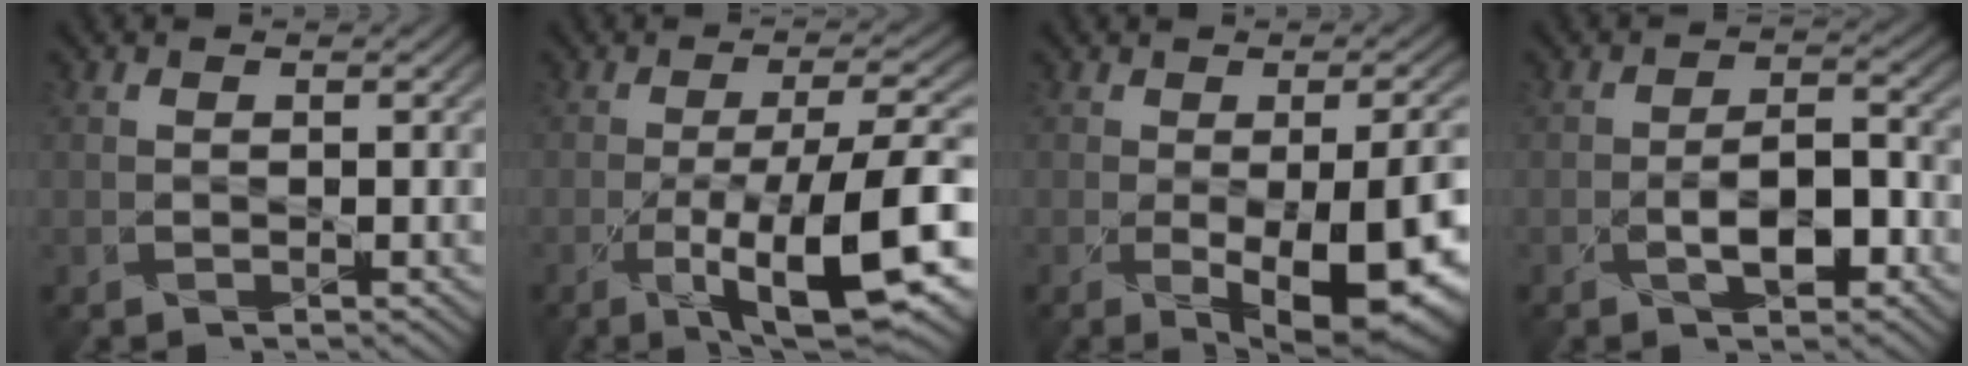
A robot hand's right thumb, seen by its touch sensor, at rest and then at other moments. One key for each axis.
{"total": 12.8, "fx": -5.1, "fy": 3.1, "fz": 11.3, "tx": -0.174, "ty": -0.005, "tz": -0.086}
{"total": 12.0, "fx": -3.7, "fy": 5.3, "fz": 10.1, "tx": -0.133, "ty": -0.042, "tz": -0.032}
{"total": 5.0, "fx": -2.3, "fy": 2.3, "fz": 3.8, "tx": -0.054, "ty": 0.006, "tz": -0.043}